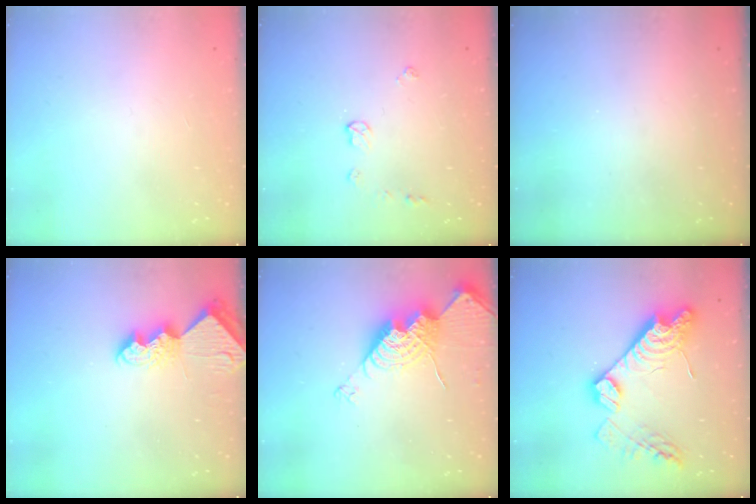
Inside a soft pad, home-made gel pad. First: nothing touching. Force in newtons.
{"total": 5.9, "press": 5.9, "slide": 0.4}
{"total": 0.0}
{"total": 7.0, "press": 6.9, "slide": 0.5}
{"total": 14.1, "press": 14.0, "slide": 1.0}
{"total": 17.6, "press": 17.6, "slide": 1.3}